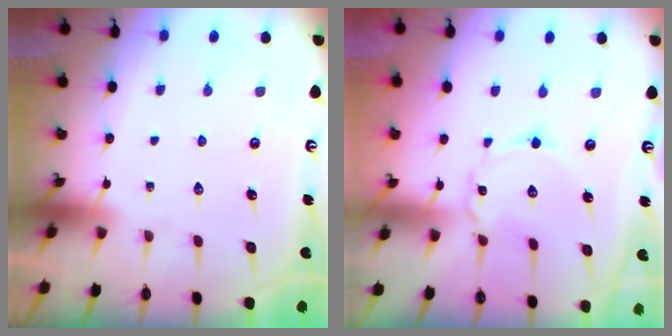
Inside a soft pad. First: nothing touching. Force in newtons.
{"total": 1.7, "press": 1.7, "slide": 0.0}